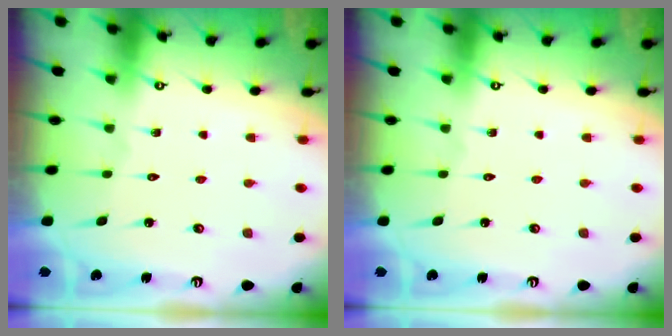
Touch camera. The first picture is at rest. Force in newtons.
{"total": 0.0}